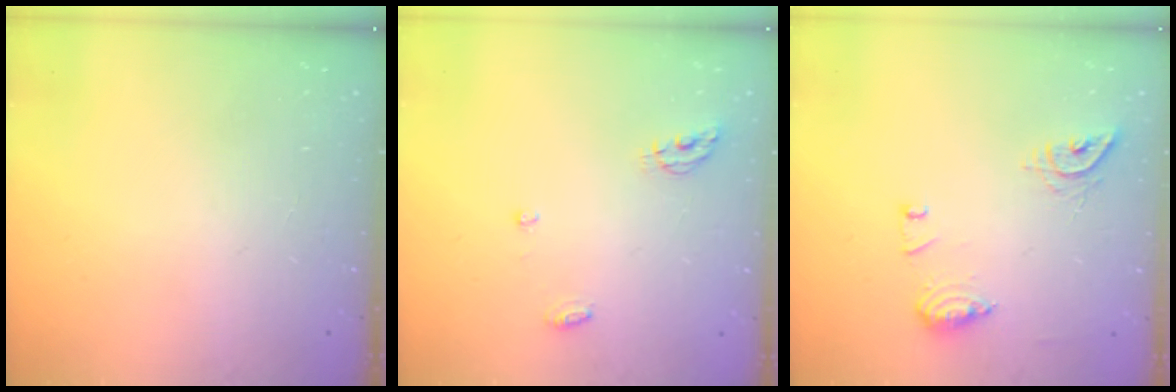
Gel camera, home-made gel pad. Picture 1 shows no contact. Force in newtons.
{"total": 4.9, "press": 4.8, "slide": 0.4}
{"total": 9.8, "press": 9.8, "slide": 0.6}